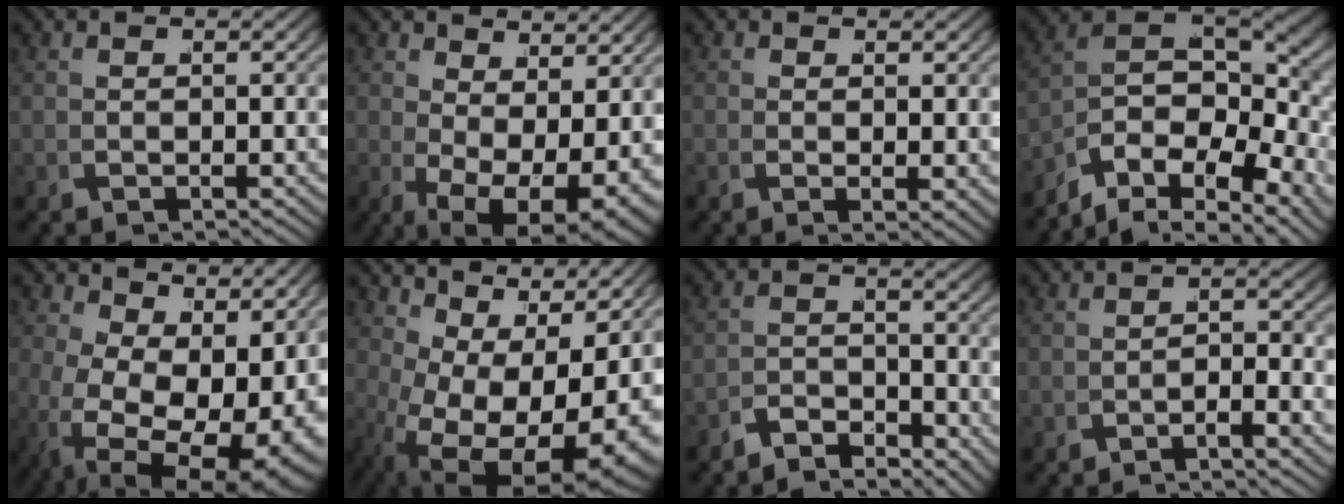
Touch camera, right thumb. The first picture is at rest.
{"total": 9.0, "force": [-1.9, 5.6, 6.8], "torque": [-0.134, -0.053, -0.006]}
{"total": 1.0, "force": [0.1, 0.3, 0.9], "torque": [-0.013, -0.003, 0.002]}
{"total": 16.0, "force": [-0.1, 11.2, 11.5], "torque": [-0.231, -0.026, -0.007]}
{"total": 14.8, "force": [-2.2, 9.4, 11.2], "torque": [-0.214, -0.067, 0.003]}
{"total": 14.0, "force": [-0.2, 8.4, 11.2], "torque": [-0.212, -0.047, 0.027]}
{"total": 4.1, "force": [-3.7, 1.6, 0.7], "torque": [0.004, -0.003, -0.077]}
{"total": 2.0, "force": [-1.6, -0.3, 1.0], "torque": [-0.016, 0.007, -0.035]}